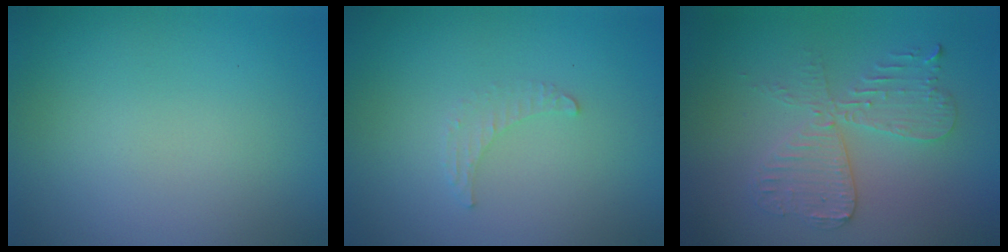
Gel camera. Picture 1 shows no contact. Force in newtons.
{"total": 1.1, "press": 1.1, "slide": 0.3}
{"total": 4.1, "press": 3.6, "slide": 2.0}